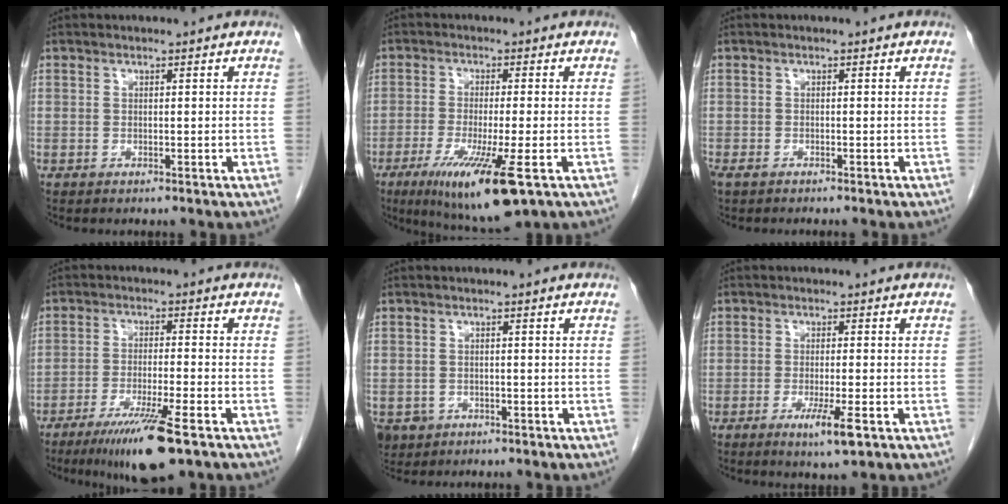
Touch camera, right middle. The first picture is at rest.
{"total": 11.8, "force": [-5.7, 0.8, 10.3], "torque": [-0.183, -0.041, -0.090]}
{"total": 2.5, "force": [-2.0, 0.7, 1.2], "torque": [-0.023, -0.006, -0.027]}
{"total": 10.1, "force": [-6.4, 0.3, 7.8], "torque": [-0.141, -0.029, -0.105]}
{"total": 4.5, "force": [-2.5, 3.6, 1.1], "torque": [-0.022, 0.002, -0.038]}
{"total": 4.7, "force": [-2.2, 0.0, 4.1], "torque": [-0.076, -0.015, -0.037]}